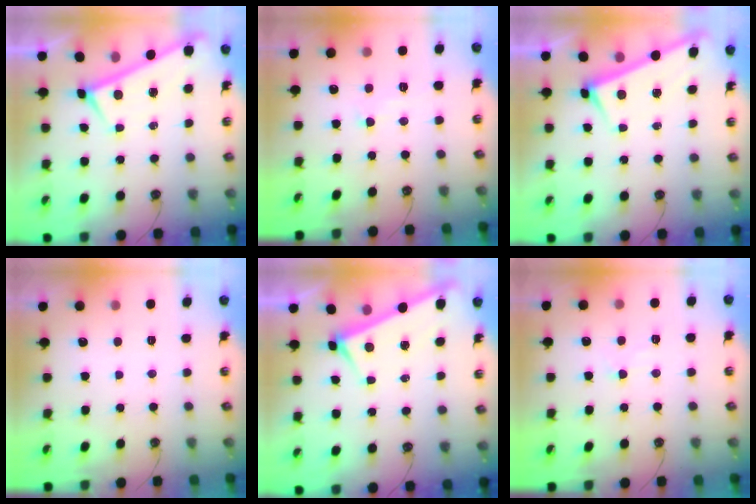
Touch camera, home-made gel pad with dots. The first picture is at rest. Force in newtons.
{"total": 0.8, "press": 0.4, "slide": 0.7}
{"total": 3.4, "press": 3.4, "slide": 0.2}
{"total": 0.0}
{"total": 5.2, "press": 5.2, "slide": 0.1}
{"total": 2.8, "press": 2.7, "slide": 0.6}